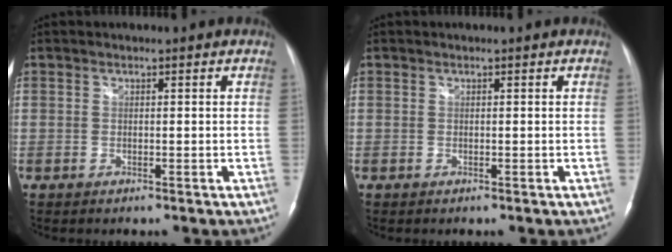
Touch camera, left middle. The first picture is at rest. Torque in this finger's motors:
{"motor_torque": [-0.02, 0.02, 0.00, 0.00]}